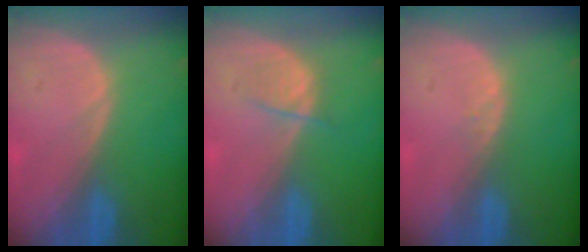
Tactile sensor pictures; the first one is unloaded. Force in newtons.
{"total": 2.1, "press": 2.1, "slide": 0.3}
{"total": 0.7, "press": 0.6, "slide": 0.2}